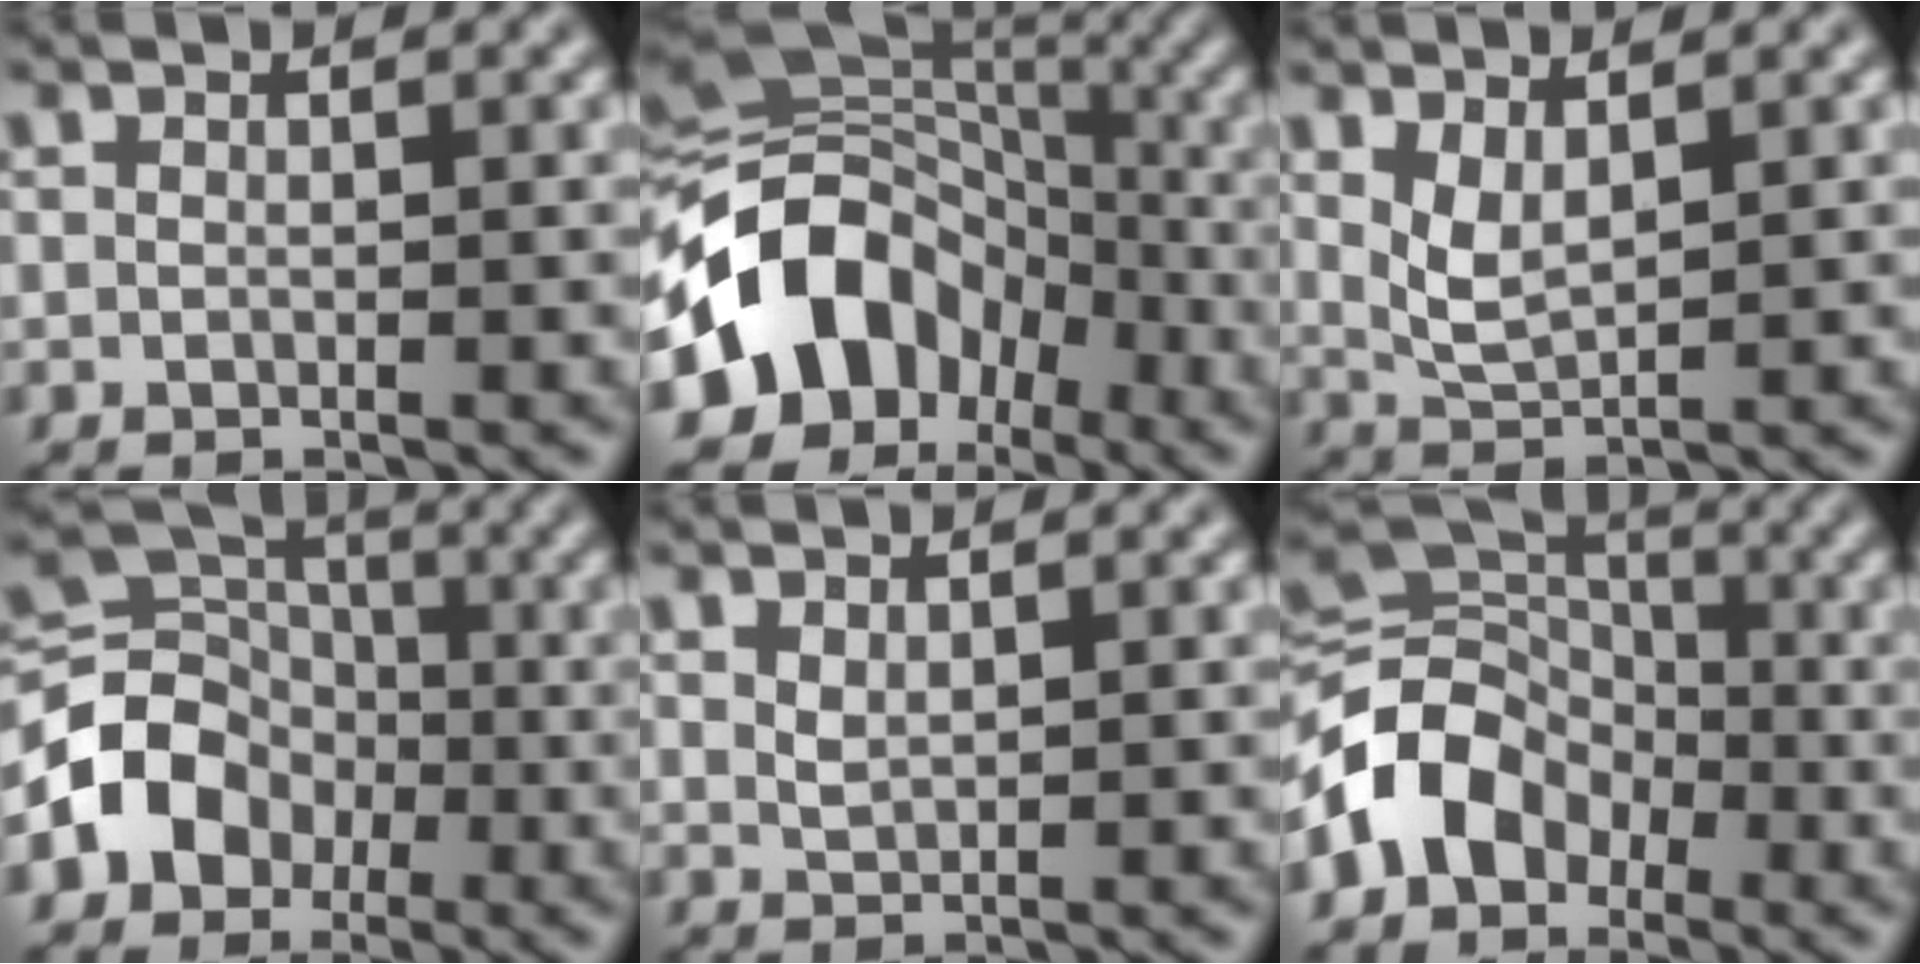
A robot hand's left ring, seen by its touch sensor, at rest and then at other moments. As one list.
[{"total": 11.9, "force": [-4.8, 9.1, 6.1], "torque": [-0.107, 0.013, -0.103]}, {"total": 2.4, "force": [1.3, 0.9, 1.8], "torque": [-0.045, -0.010, 0.032]}, {"total": 6.0, "force": [-2.3, 4.9, 2.5], "torque": [-0.026, 0.009, -0.054]}, {"total": 1.0, "force": [0.8, 0.4, 0.5], "torque": [-0.015, 0.000, 0.020]}, {"total": 7.2, "force": [-3.2, 5.4, 3.4], "torque": [-0.054, 0.011, -0.080]}]